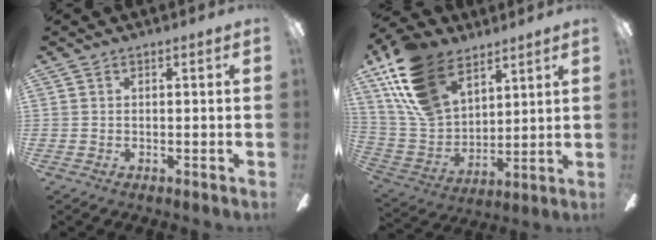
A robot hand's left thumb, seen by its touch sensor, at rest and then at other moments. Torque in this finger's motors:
{"motor_torque": [0.35, 0.75, 1.39, -1.38, 0.20]}